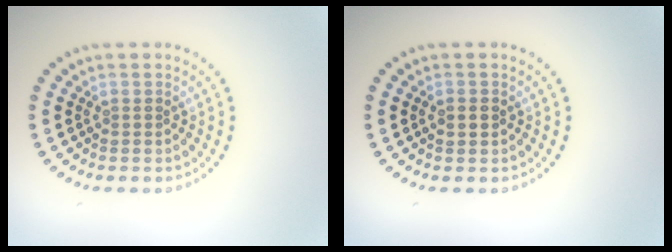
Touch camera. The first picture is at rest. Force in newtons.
{"total": 1.6, "press": 1.6, "slide": 0.3}